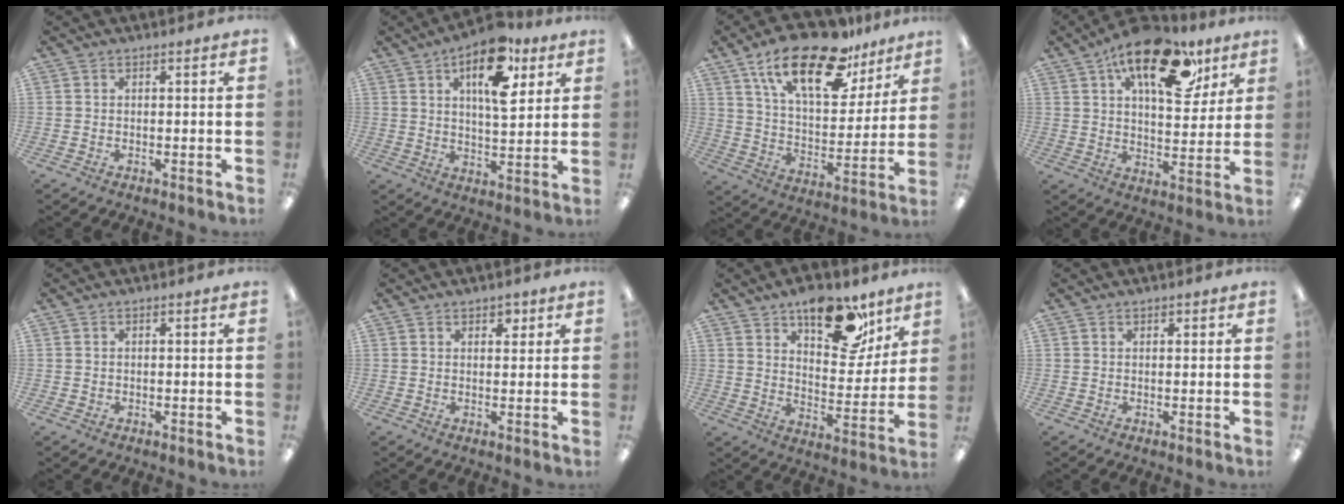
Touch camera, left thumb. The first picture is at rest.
{"total": 15.4, "force": [8.0, 7.1, 11.1], "torque": [-0.152, -0.031, 0.131]}
{"total": 23.0, "force": [14.5, 9.8, 14.9], "torque": [-0.243, -0.076, 0.247]}
{"total": 20.6, "force": [11.1, 9.5, 14.4], "torque": [-0.213, -0.043, 0.182]}
{"total": 0.5, "force": [0.1, 0.5, 0.0], "torque": [0.000, 0.004, 0.000]}
{"total": 2.4, "force": [1.6, 1.4, 1.1], "torque": [-0.008, -0.004, 0.026]}
{"total": 18.5, "force": [11.9, 9.3, 10.6], "torque": [-0.133, -0.066, 0.200]}
{"total": 1.0, "force": [0.6, 0.6, 0.4], "torque": [-0.001, -0.001, 0.009]}